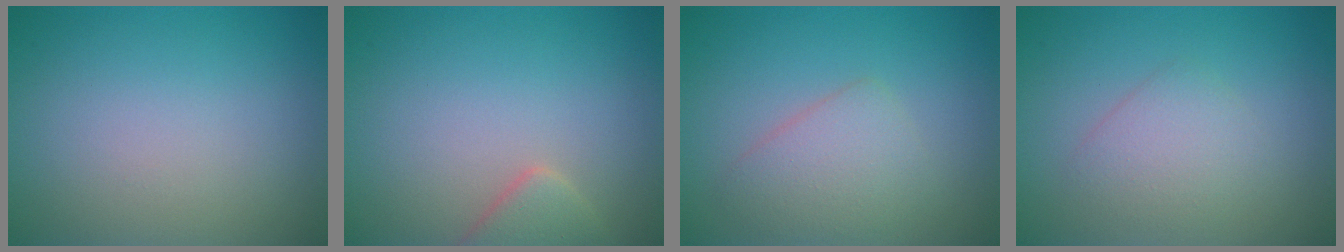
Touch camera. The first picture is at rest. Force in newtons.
{"total": 2.3, "press": 2.3, "slide": 0.2}
{"total": 2.9, "press": 2.9, "slide": 0.0}
{"total": 2.2, "press": 2.2, "slide": 0.1}